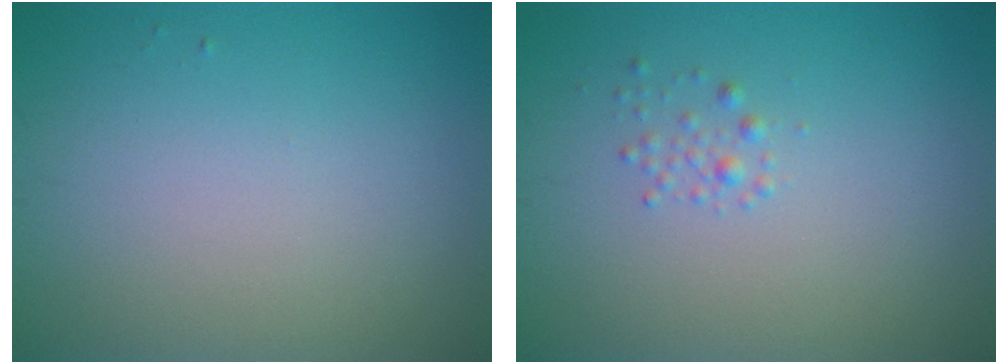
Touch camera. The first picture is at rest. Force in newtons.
{"total": 0.9, "press": 0.9, "slide": 0.1}